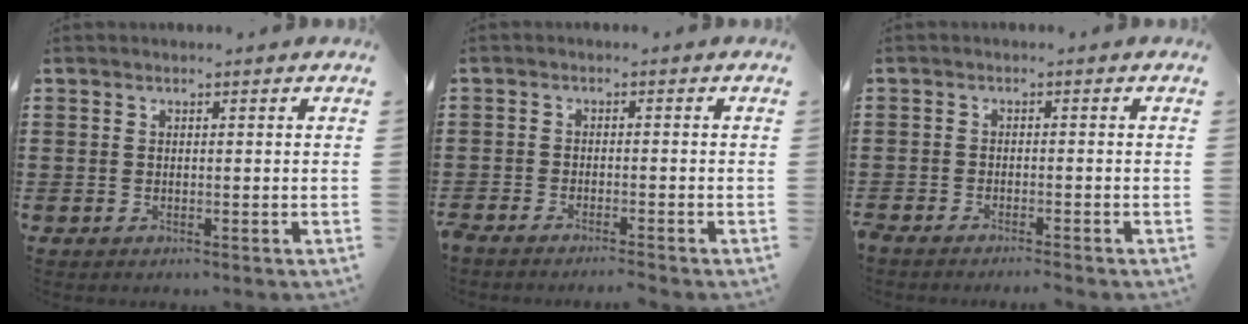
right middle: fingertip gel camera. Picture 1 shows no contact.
{"total": 2.1, "force": [-2.0, -0.1, 0.4], "torque": [-0.009, -0.001, -0.041]}
{"total": 1.8, "force": [-1.8, -0.1, 0.3], "torque": [-0.007, 0.000, -0.037]}